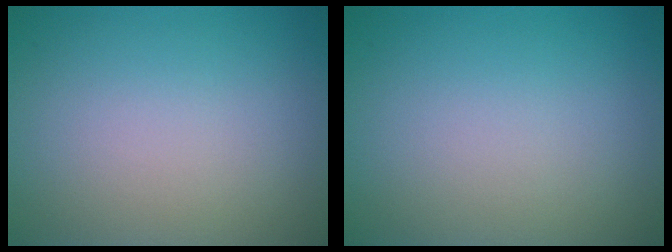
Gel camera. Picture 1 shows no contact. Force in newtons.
{"total": 0.0}